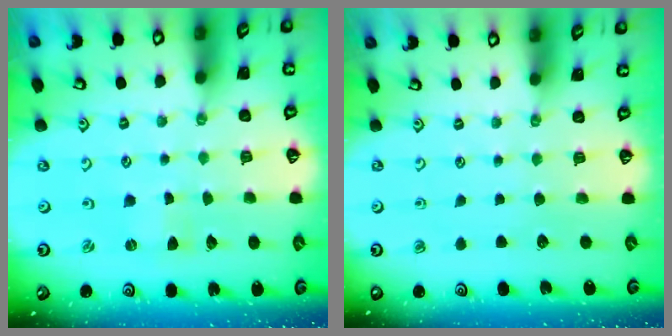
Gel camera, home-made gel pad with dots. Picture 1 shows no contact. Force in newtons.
{"total": 0.0}